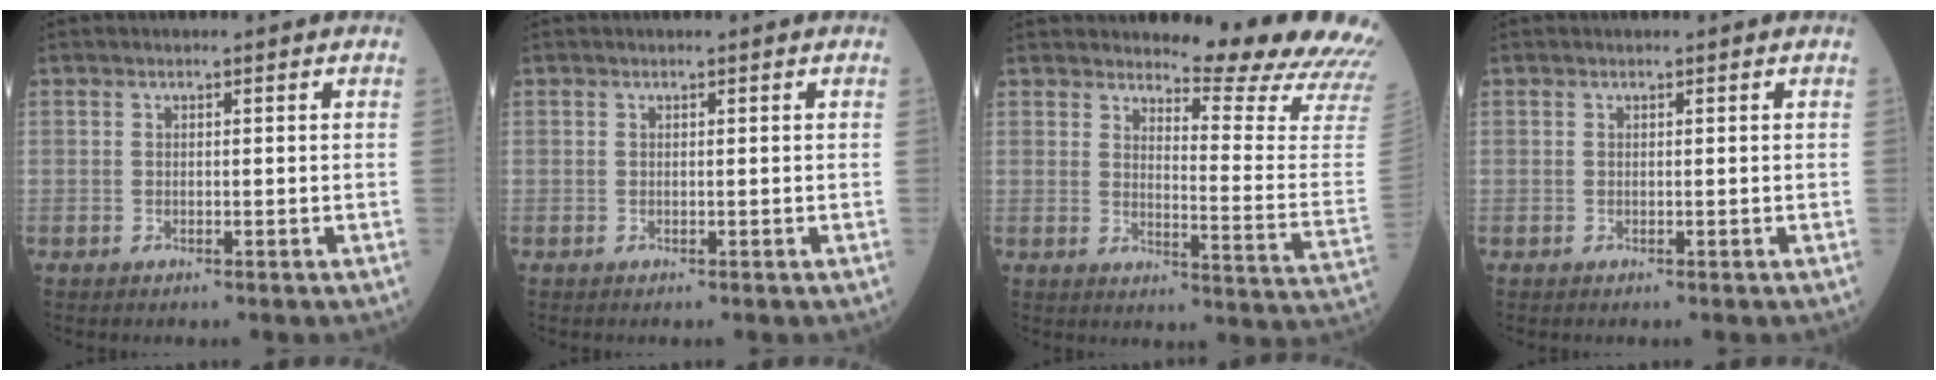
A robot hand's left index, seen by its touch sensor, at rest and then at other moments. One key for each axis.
{"total": 0.0}
{"total": 15.0, "fx": 14.5, "fy": -0.6, "fz": 4.0, "tx": -0.054, "ty": -0.127, "tz": 0.153}
{"total": 0.0}